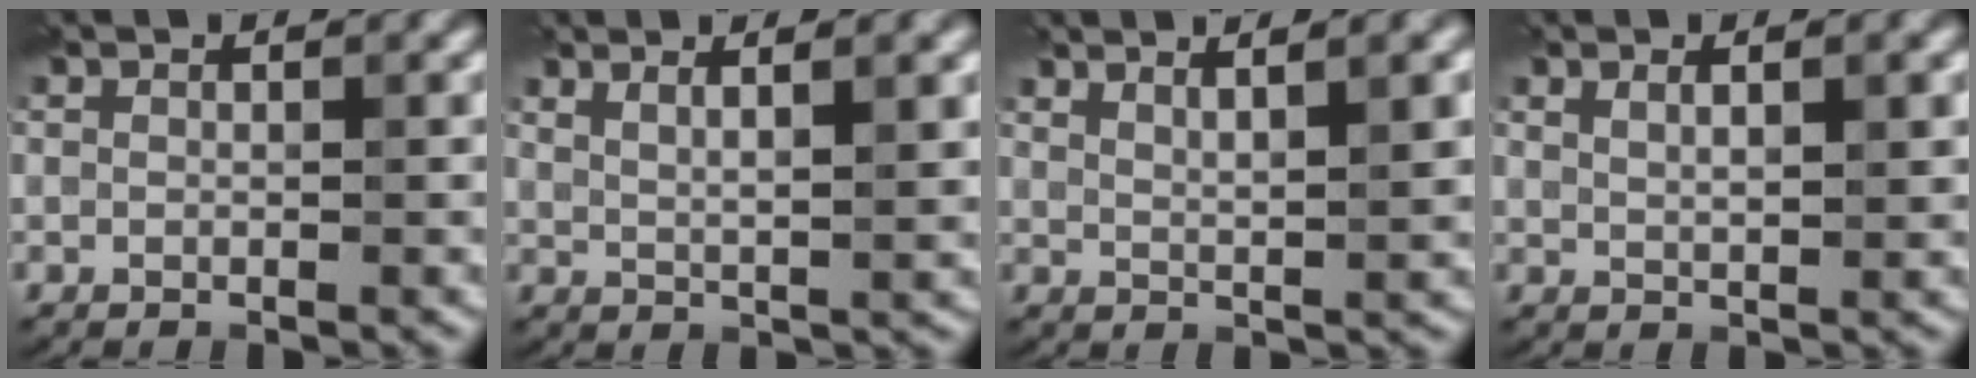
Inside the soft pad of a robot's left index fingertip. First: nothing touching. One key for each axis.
{"total": 3.9, "fx": 2.1, "fy": 1.0, "fz": 3.1, "tx": -0.036, "ty": 0.001, "tz": 0.034}
{"total": 4.6, "fx": 2.6, "fy": 1.0, "fz": 3.7, "tx": -0.039, "ty": 0.007, "tz": 0.040}
{"total": 2.5, "fx": 1.1, "fy": 0.7, "fz": 2.1, "tx": -0.033, "ty": 0.000, "tz": 0.020}